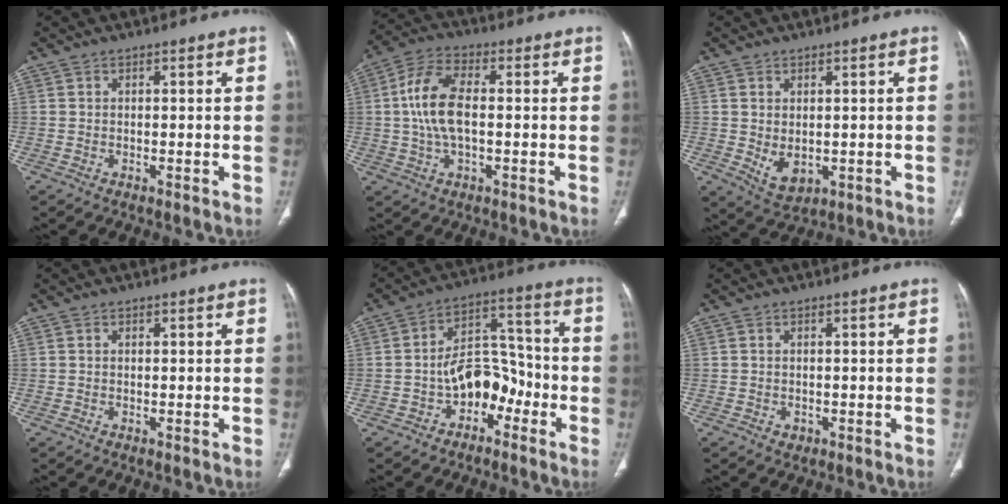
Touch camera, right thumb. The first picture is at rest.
{"total": 10.6, "force": [0.2, 5.2, 9.2], "torque": [-0.194, 0.020, 0.002]}
{"total": 5.0, "force": [-0.3, 3.3, 3.8], "torque": [-0.060, -0.009, 0.014]}
{"total": 0.0}
{"total": 10.5, "force": [-4.1, 7.1, 6.6], "torque": [-0.071, 0.058, -0.071]}
{"total": 1.1, "force": [-0.3, 1.0, 0.4], "torque": [-0.005, 0.002, -0.001]}